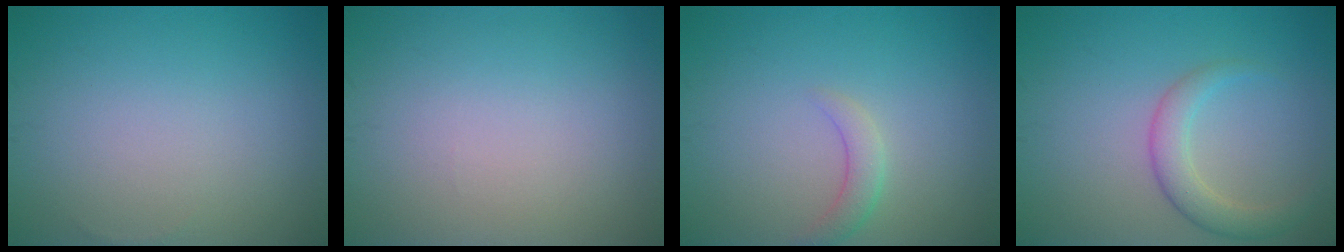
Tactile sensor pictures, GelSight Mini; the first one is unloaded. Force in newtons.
{"total": 0.0}
{"total": 1.8, "press": 1.8, "slide": 0.1}
{"total": 2.9, "press": 2.9, "slide": 0.2}